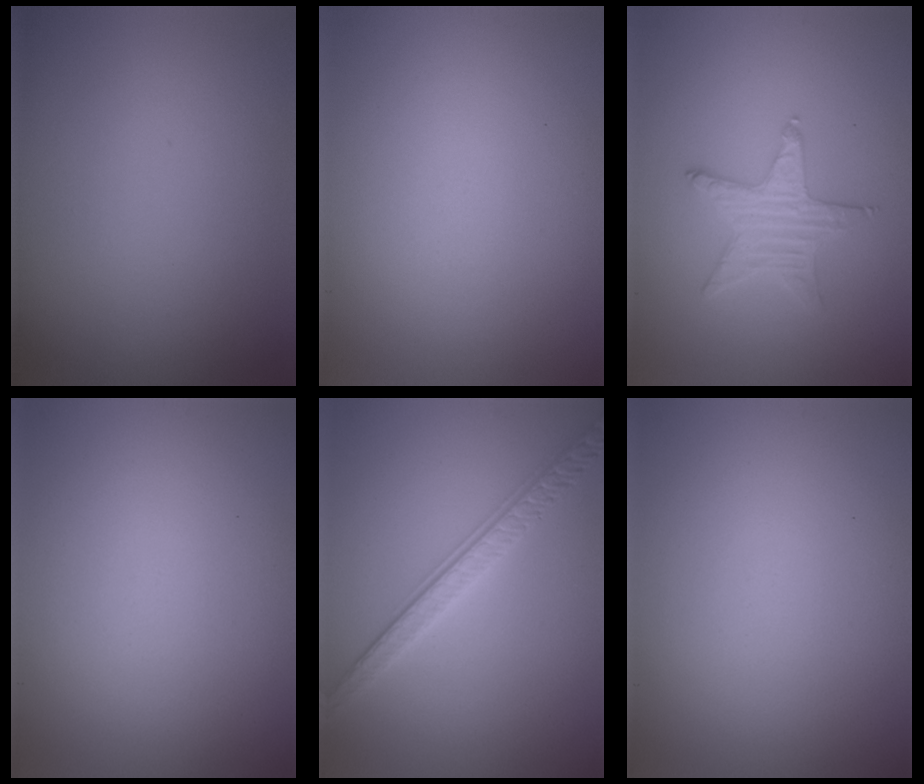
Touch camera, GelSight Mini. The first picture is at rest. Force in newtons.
{"total": 0.0}
{"total": 1.9, "press": 1.9, "slide": 0.2}
{"total": 0.0}
{"total": 3.6, "press": 3.3, "slide": 1.6}
{"total": 0.0}